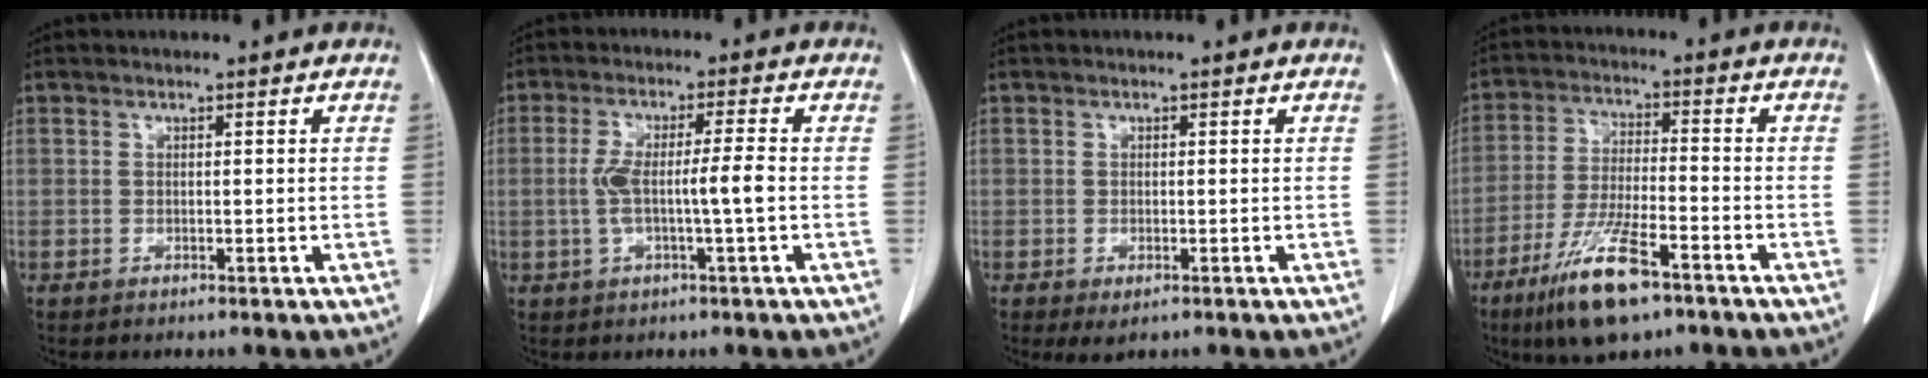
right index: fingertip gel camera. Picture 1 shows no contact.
{"total": 6.3, "force": [-0.8, -0.1, 6.2], "torque": [-0.126, 0.009, -0.013]}
{"total": 2.1, "force": [-1.1, 0.9, 1.5], "torque": [-0.021, -0.005, -0.008]}
{"total": 11.8, "force": [-7.4, 2.2, 8.9], "torque": [-0.177, -0.024, -0.130]}